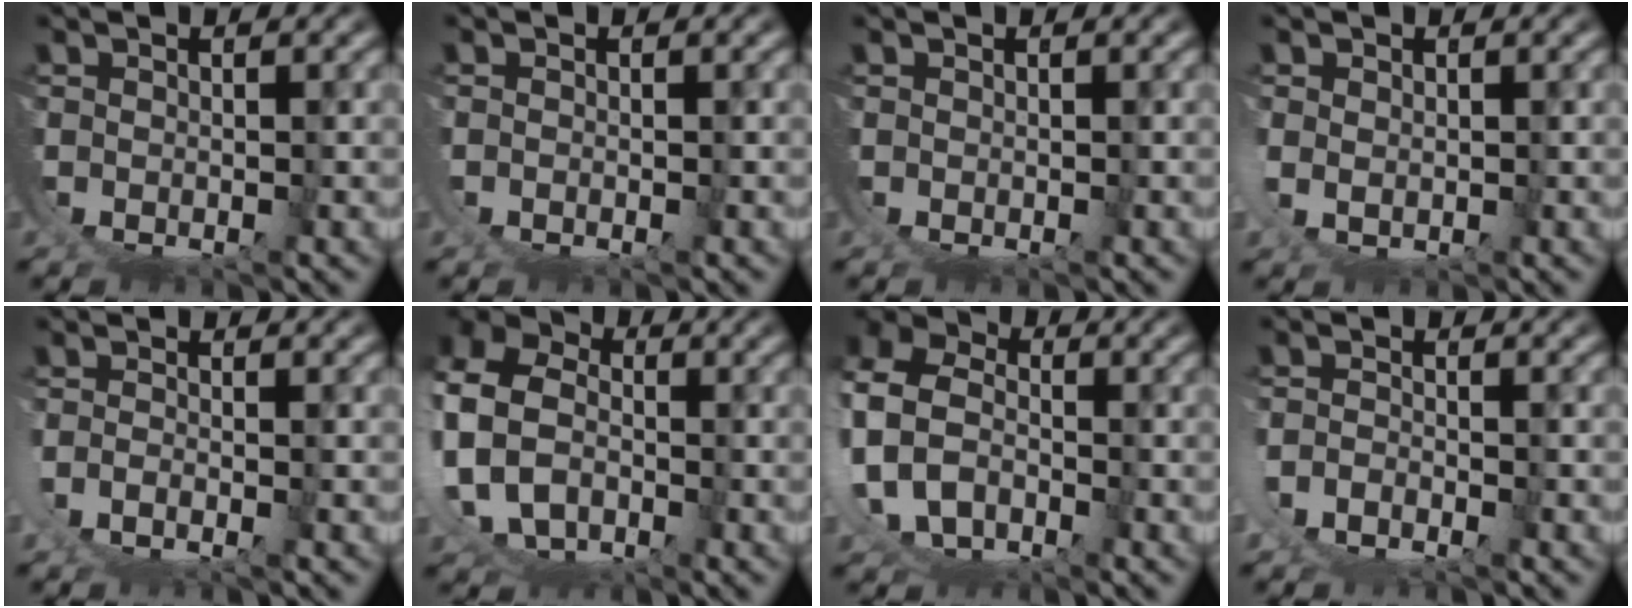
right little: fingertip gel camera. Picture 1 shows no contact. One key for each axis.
{"total": 0.7, "fx": 0.1, "fy": -0.5, "fz": 0.5, "tx": -0.009, "ty": -0.001, "tz": 0.000}
{"total": 0.0}
{"total": 1.5, "fx": 0.6, "fy": 0.6, "fz": 1.2, "tx": -0.037, "ty": -0.015, "tz": 0.024}
{"total": 1.8, "fx": -0.6, "fy": -0.3, "fz": 1.7, "tx": -0.035, "ty": -0.006, "tz": -0.008}
{"total": 9.2, "fx": 1.3, "fy": 7.2, "fz": 5.6, "tx": -0.130, "ty": -0.007, "tz": 0.014}
{"total": 7.3, "fx": 1.0, "fy": 5.6, "fz": 4.6, "tx": -0.116, "ty": -0.003, "tz": 0.011}
{"total": 1.7, "fx": -1.0, "fy": 0.4, "fz": 1.3, "tx": -0.026, "ty": -0.004, "tz": -0.019}